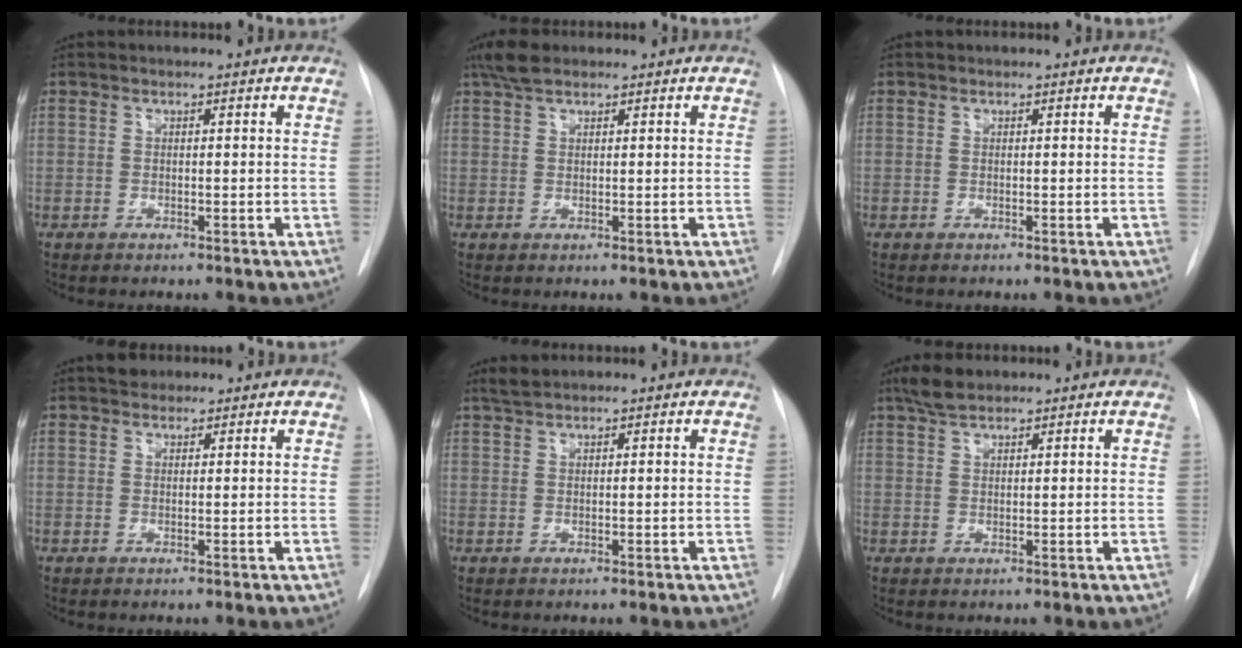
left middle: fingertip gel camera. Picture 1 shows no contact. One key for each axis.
{"total": 3.4, "fx": 2.6, "fy": 1.2, "fz": 1.8, "tx": -0.040, "ty": 0.013, "tz": 0.051}
{"total": 0.0}
{"total": 1.9, "fx": 1.6, "fy": 1.0, "fz": 0.3, "tx": -0.006, "ty": 0.010, "tz": 0.023}
{"total": 1.5, "fx": 1.4, "fy": 0.0, "fz": 0.5, "tx": -0.013, "ty": 0.008, "tz": 0.031}
{"total": 3.3, "fx": 2.7, "fy": 0.9, "fz": 1.6, "tx": -0.035, "ty": 0.006, "tz": 0.052}